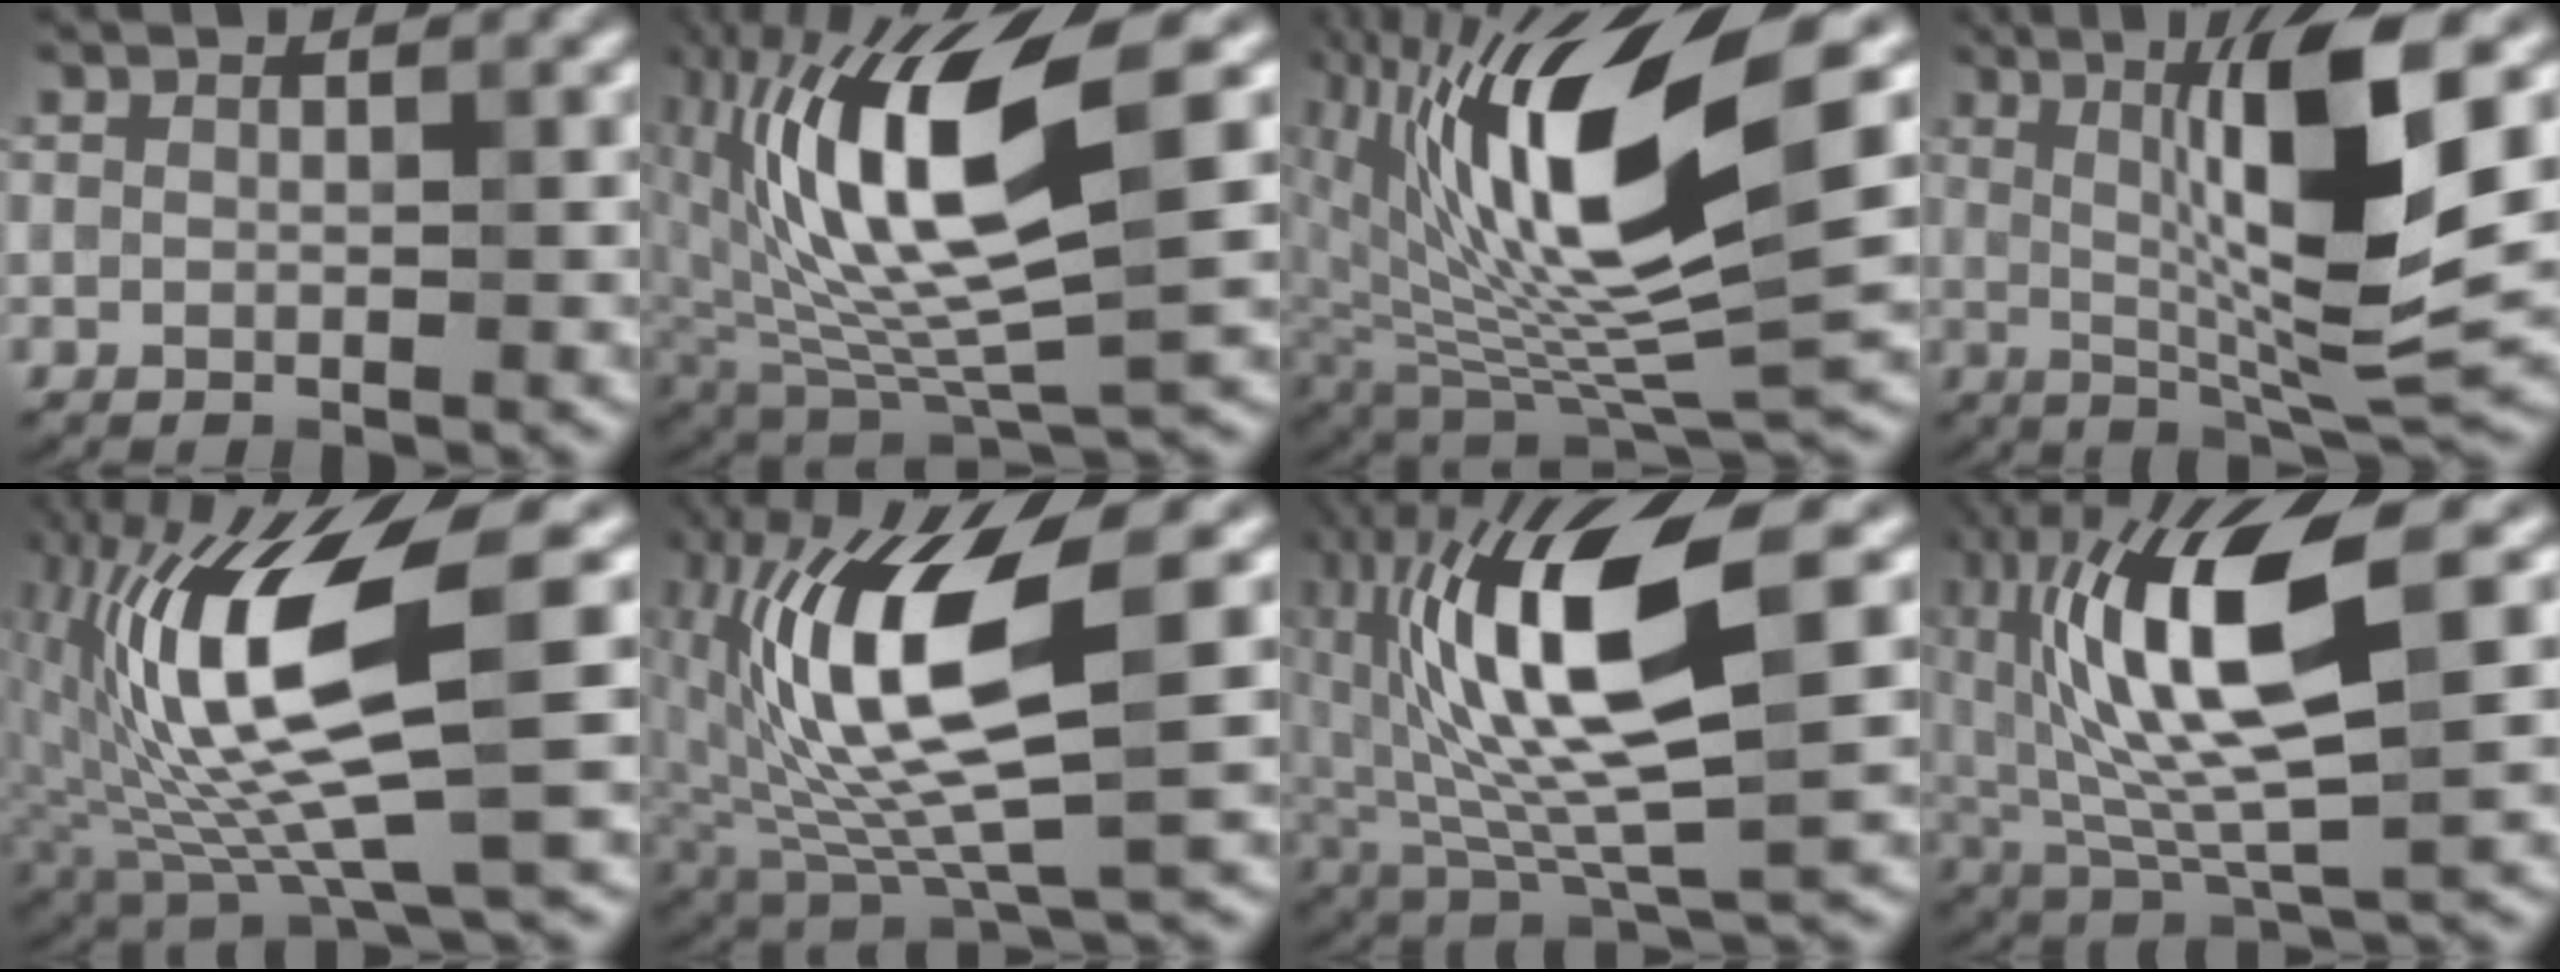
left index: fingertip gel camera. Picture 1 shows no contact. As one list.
[{"total": 13.2, "force": [2.5, 4.6, 12.1], "torque": [-0.227, 0.002, 0.043]}, {"total": 14.6, "force": [3.5, 5.3, 13.1], "torque": [-0.234, -0.008, 0.061]}, {"total": 10.8, "force": [1.7, 1.9, 10.5], "torque": [-0.161, -0.007, 0.040]}, {"total": 13.1, "force": [0.9, 3.4, 12.6], "torque": [-0.249, -0.005, 0.018]}, {"total": 11.8, "force": [1.3, 4.0, 11.0], "torque": [-0.217, -0.001, 0.023]}, {"total": 13.9, "force": [2.2, 4.4, 13.0], "torque": [-0.245, 0.005, 0.037]}, {"total": 12.6, "force": [2.5, 3.8, 11.8], "torque": [-0.224, 0.006, 0.045]}]